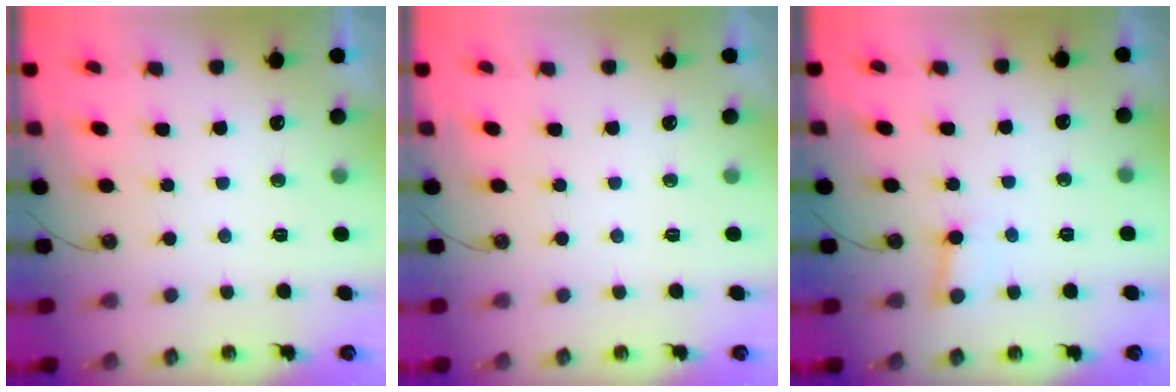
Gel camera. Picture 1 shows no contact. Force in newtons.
{"total": 0.0}
{"total": 3.7, "press": 3.7, "slide": 0.3}